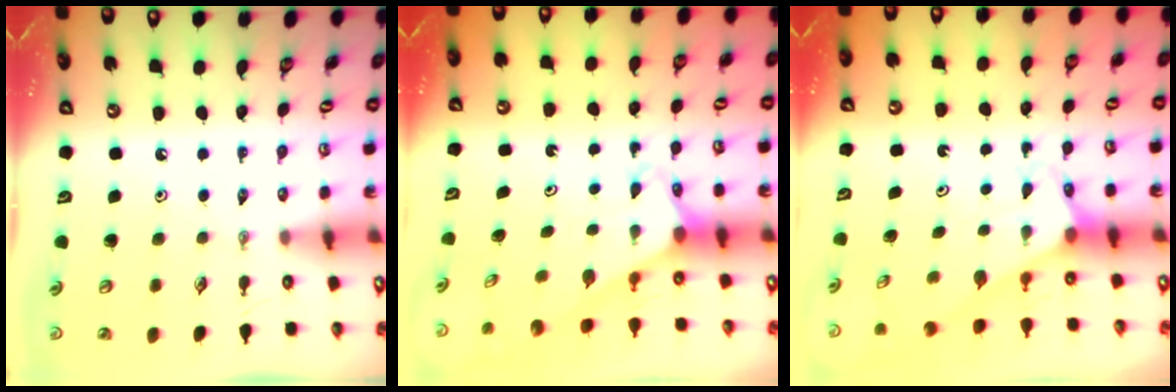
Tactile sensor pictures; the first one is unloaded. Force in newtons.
{"total": 2.3, "press": 2.3, "slide": 0.2}
{"total": 2.7, "press": 2.7, "slide": 0.1}